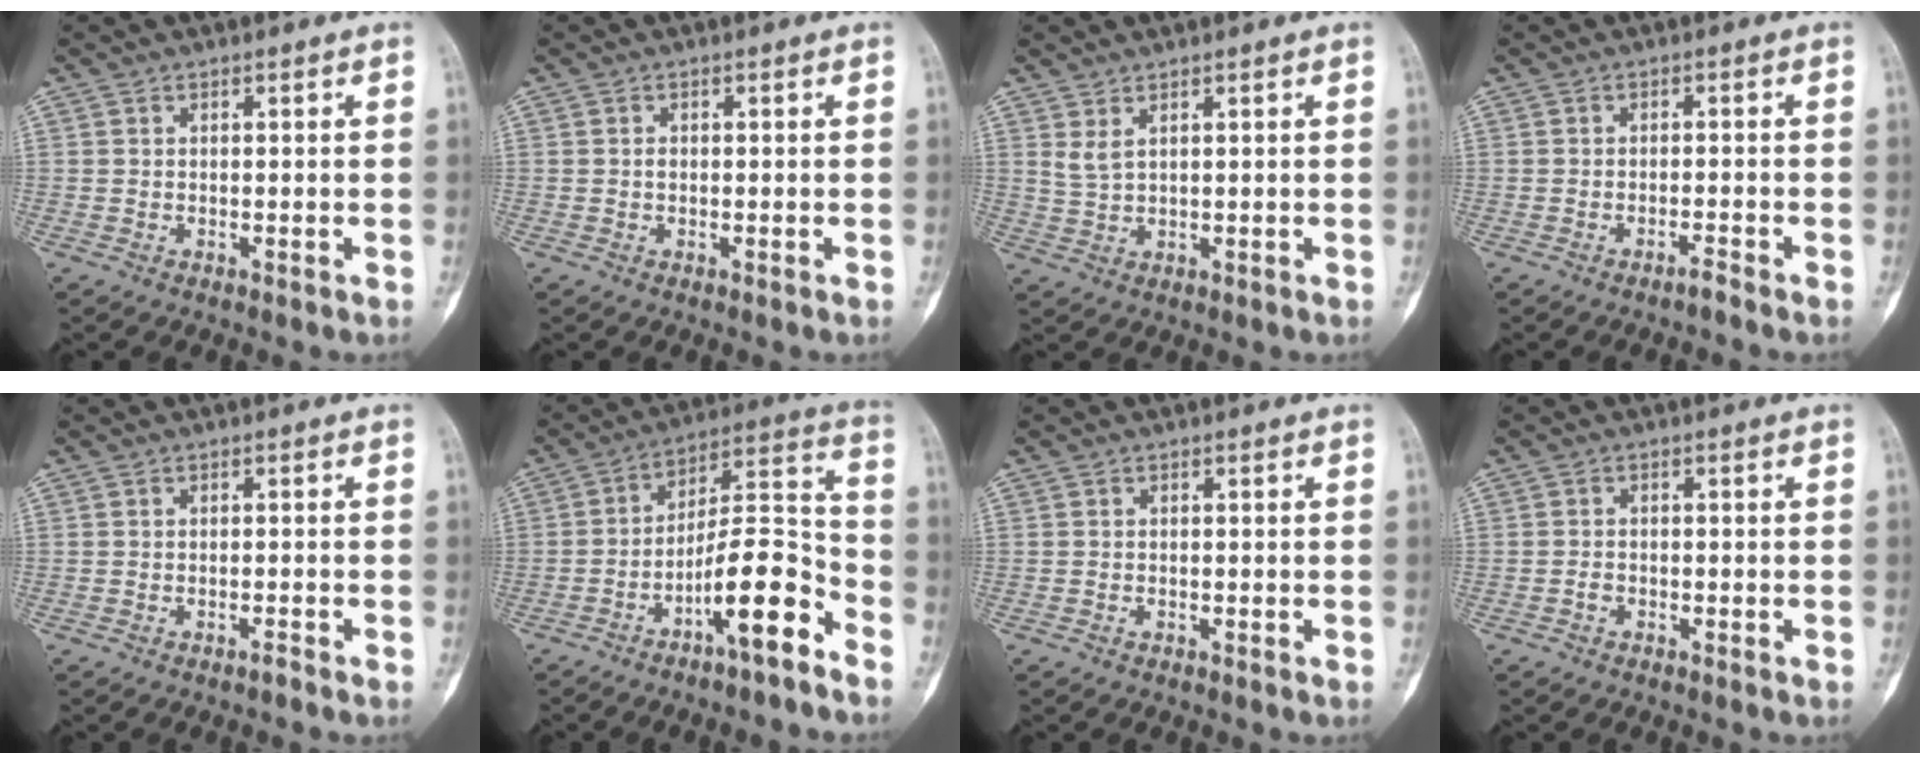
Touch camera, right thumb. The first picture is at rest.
{"total": 0.7, "force": [-0.1, 0.6, 0.4], "torque": [-0.006, 0.002, -0.003]}
{"total": 2.4, "force": [1.4, 0.8, 1.8], "torque": [-0.041, -0.006, 0.037]}
{"total": 1.3, "force": [-1.1, -0.1, 0.5], "torque": [-0.010, 0.009, -0.020]}
{"total": 0.8, "force": [-0.7, 0.1, 0.3], "torque": [-0.002, 0.005, -0.012]}
{"total": 13.9, "force": [-7.8, 3.2, 11.0], "torque": [-0.179, 0.078, -0.130]}
{"total": 0.0}
{"total": 1.0, "force": [-0.6, 0.7, 0.4], "torque": [-0.002, 0.003, -0.013]}